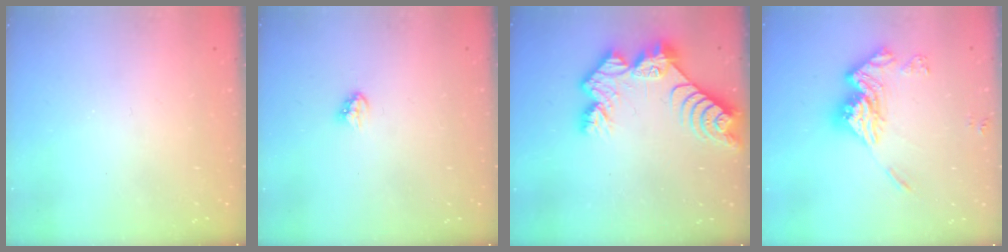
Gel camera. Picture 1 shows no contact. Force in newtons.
{"total": 3.4, "press": 3.4, "slide": 0.2}
{"total": 11.9, "press": 11.9, "slide": 1.0}
{"total": 15.7, "press": 15.6, "slide": 1.7}